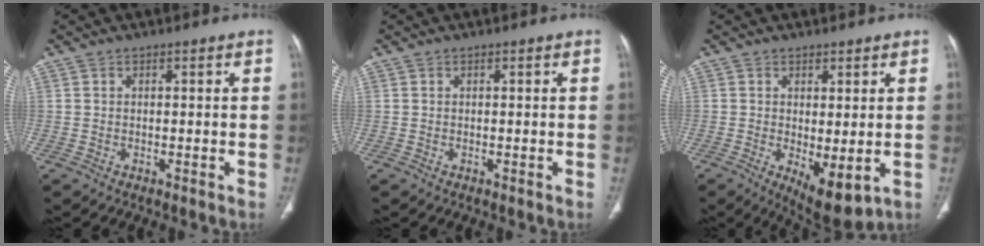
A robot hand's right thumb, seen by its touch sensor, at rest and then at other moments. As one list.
[{"total": 0.0}, {"total": 7.7, "force": [-1.3, 3.2, 6.9], "torque": [-0.103, -0.018, -0.006]}]